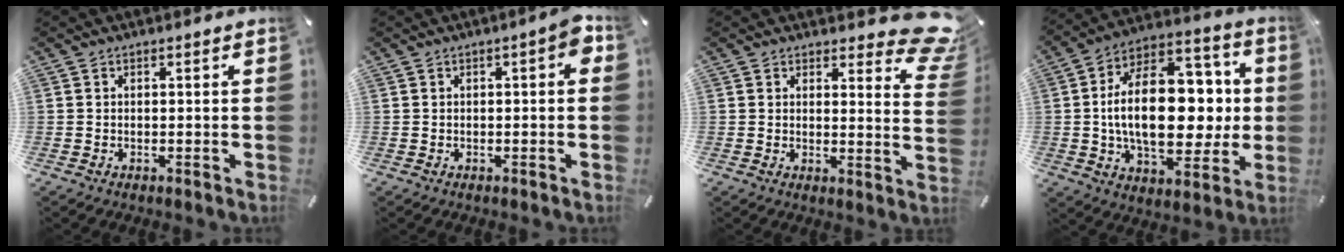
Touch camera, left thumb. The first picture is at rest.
{"total": 3.8, "force": [0.0, 1.5, 3.5], "torque": [-0.048, 0.006, -0.006]}
{"total": 8.3, "force": [6.1, 3.7, 4.3], "torque": [-0.031, -0.053, 0.102]}
{"total": 24.3, "force": [0.2, 14.6, 19.4], "torque": [-0.343, 0.001, 0.005]}